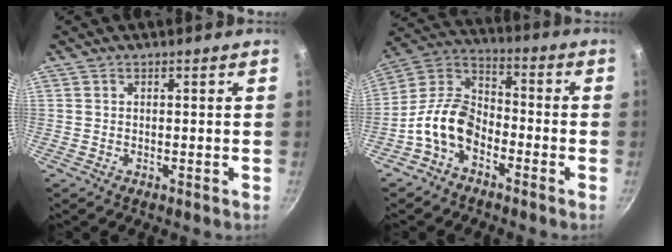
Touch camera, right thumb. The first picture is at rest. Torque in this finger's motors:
{"motor_torque": [0.63, 1.05, 1.36, -1.41, 0.32]}